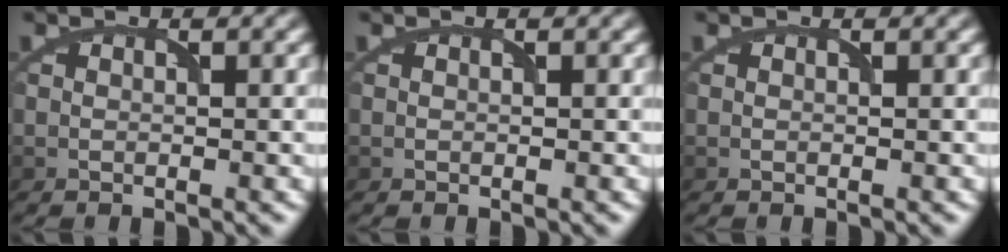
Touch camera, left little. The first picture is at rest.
{"total": 0.0}
{"total": 0.0}